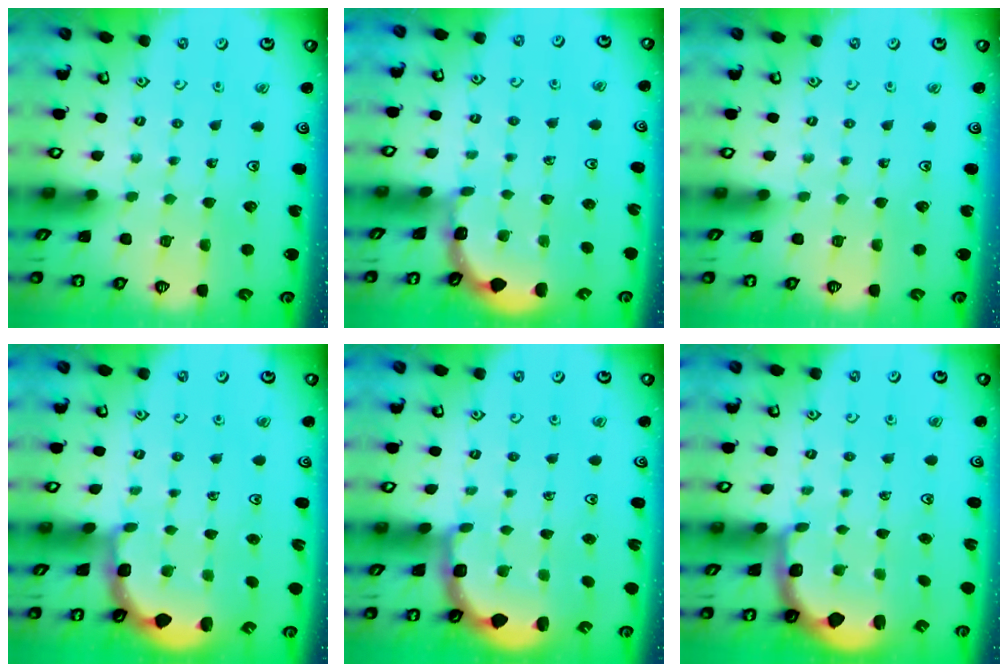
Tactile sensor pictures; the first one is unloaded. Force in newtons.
{"total": 1.1, "press": 1.1, "slide": 0.2}
{"total": 0.0}
{"total": 2.4, "press": 1.7, "slide": 1.6}
{"total": 2.7, "press": 2.1, "slide": 1.7}
{"total": 2.5, "press": 1.2, "slide": 2.2}